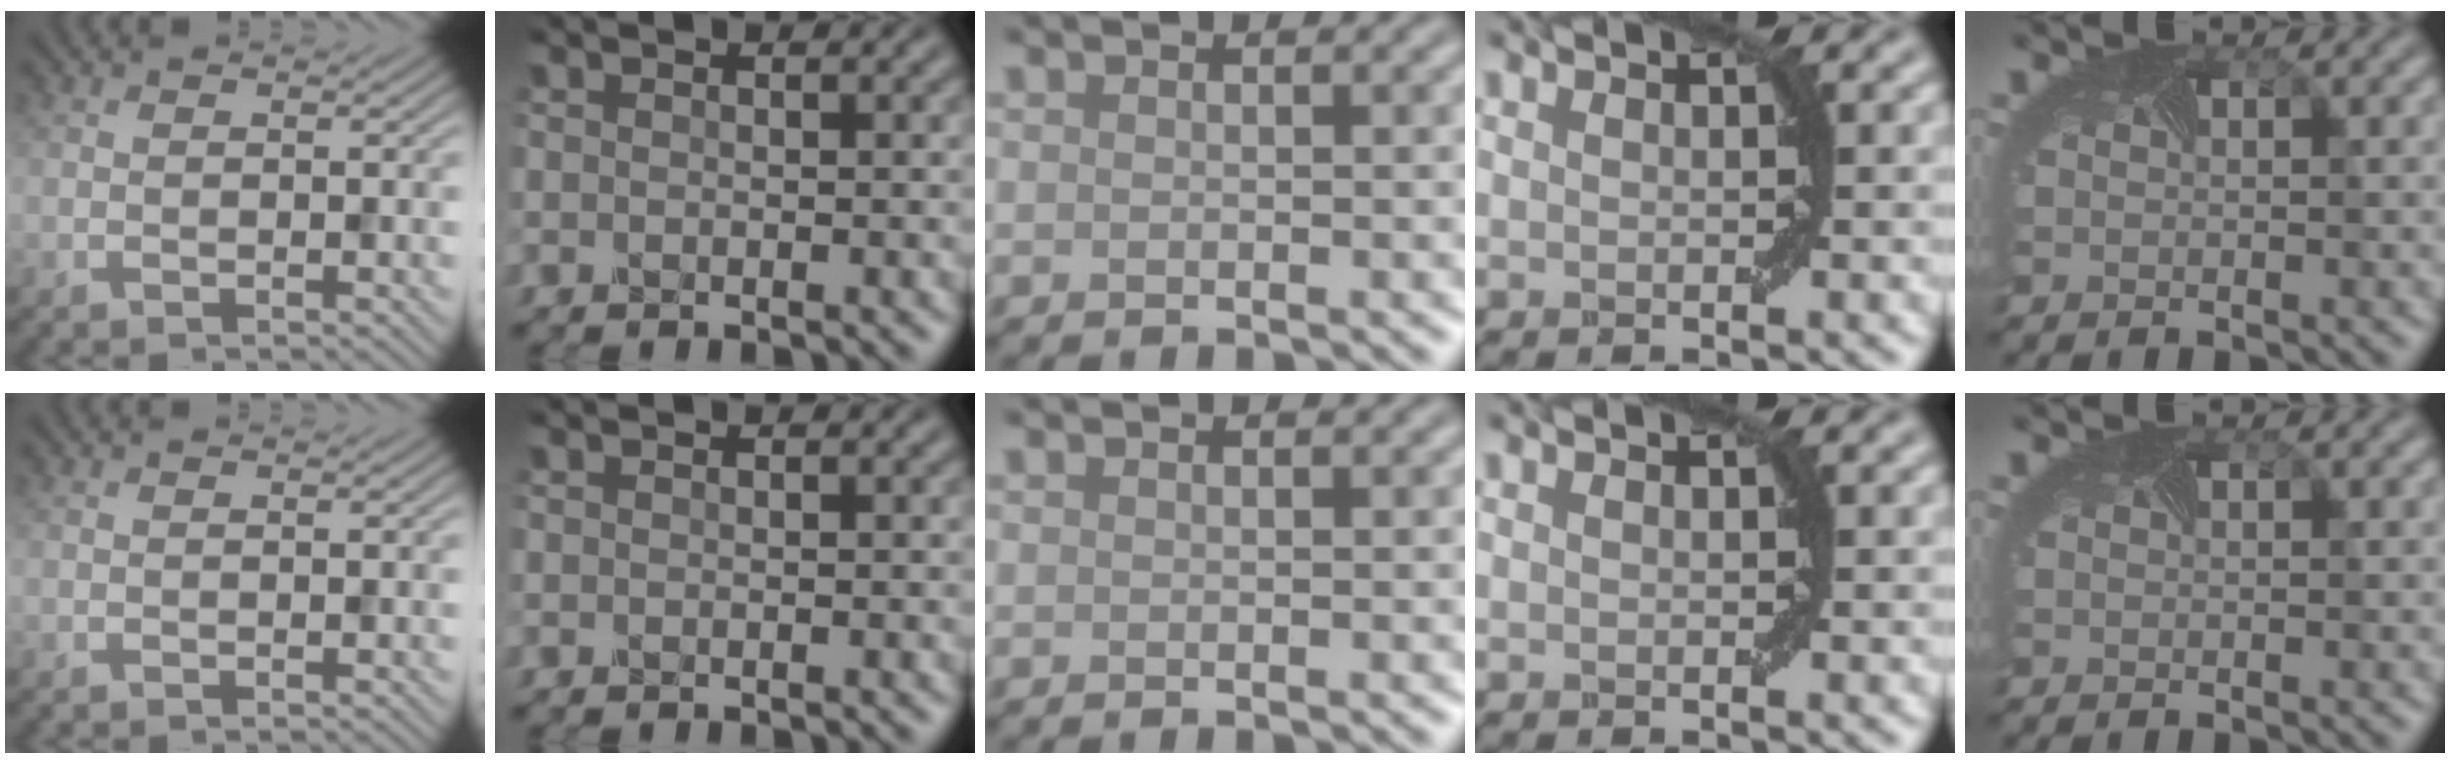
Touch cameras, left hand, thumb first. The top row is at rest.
{}